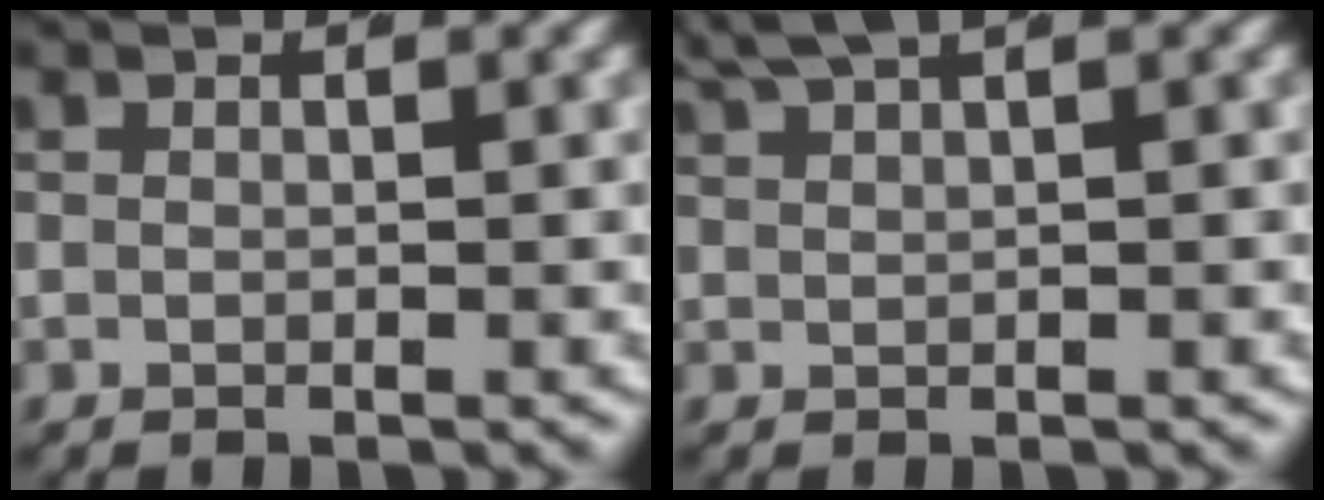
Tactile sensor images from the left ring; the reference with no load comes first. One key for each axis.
{"total": 3.0, "fx": 2.6, "fy": 0.2, "fz": 1.5, "tx": -0.019, "ty": 0.009, "tz": 0.046}